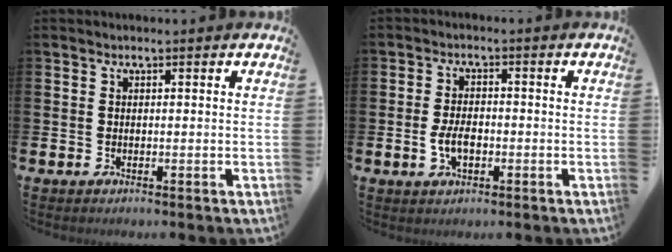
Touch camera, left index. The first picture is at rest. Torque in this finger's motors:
{"motor_torque": [1.02, 0.35, 0.11, 0.13]}